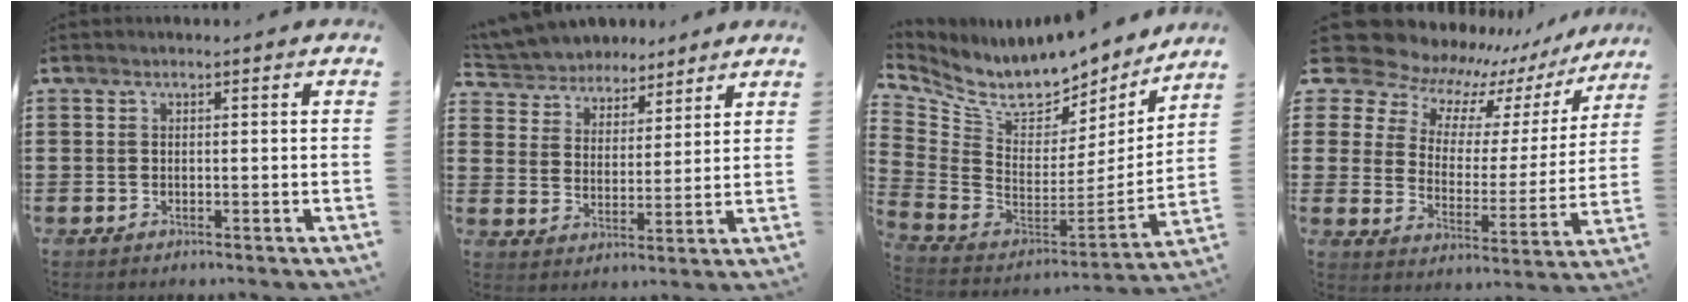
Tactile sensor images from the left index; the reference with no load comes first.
{"total": 5.1, "force": [4.9, 1.4, -0.2], "torque": [-0.024, -0.024, 0.087]}
{"total": 8.2, "force": [7.2, 2.9, 2.7], "torque": [-0.088, -0.068, 0.124]}
{"total": 10.1, "force": [8.8, 4.5, 2.2], "torque": [-0.076, -0.064, 0.152]}